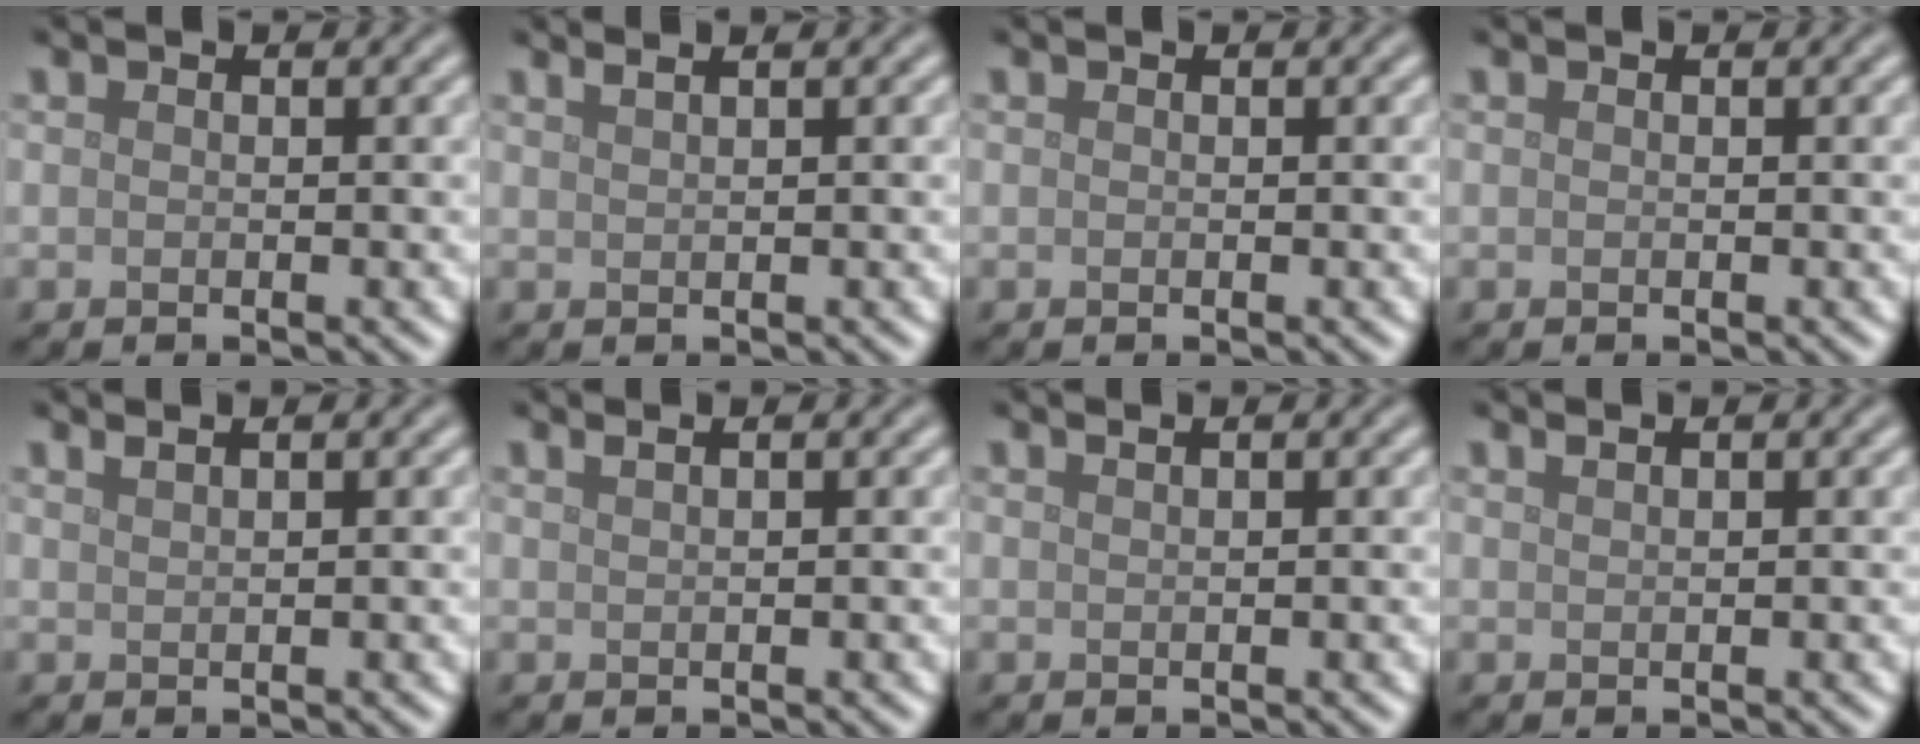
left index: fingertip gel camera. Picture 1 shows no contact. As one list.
[{"total": 2.8, "force": [1.9, 1.2, 1.6], "torque": [-0.003, 0.013, 0.002]}, {"total": 0.0}, {"total": 0.0}, {"total": 2.0, "force": [1.5, 0.8, 1.0], "torque": [-0.001, 0.001, 0.006]}, {"total": 2.1, "force": [1.4, 0.9, 1.2], "torque": [-0.002, 0.004, -0.001]}, {"total": 1.3, "force": [0.9, 0.5, 0.7], "torque": [-0.001, -0.003, 0.002]}, {"total": 1.0, "force": [0.8, 0.3, 0.5], "torque": [-0.002, 0.000, 0.007]}]